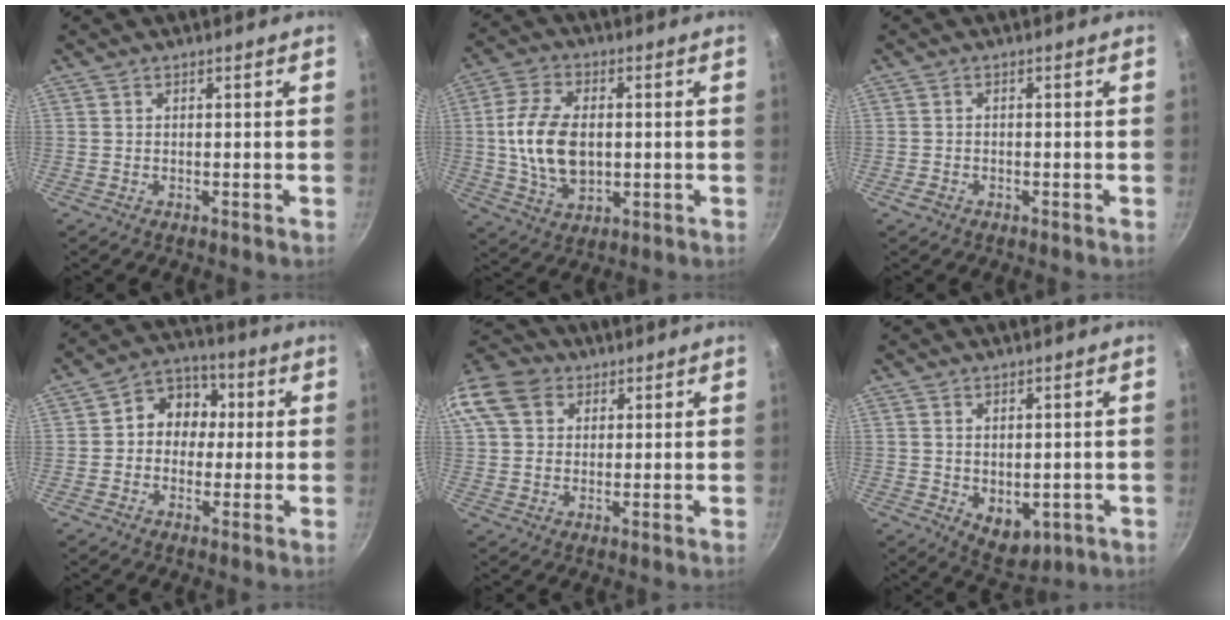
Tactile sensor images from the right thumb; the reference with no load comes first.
{"total": 13.0, "force": [0.2, 8.1, 10.2], "torque": [-0.181, 0.005, 0.006]}
{"total": 1.5, "force": [-1.0, 1.0, 0.7], "torque": [-0.018, 0.008, -0.019]}
{"total": 9.2, "force": [0.7, 7.9, 4.6], "torque": [-0.019, 0.021, -0.006]}
{"total": 15.5, "force": [5.8, 12.0, 8.0], "torque": [-0.173, 0.028, 0.098]}
{"total": 6.3, "force": [-0.6, 4.2, 4.7], "torque": [-0.050, -0.011, 0.008]}